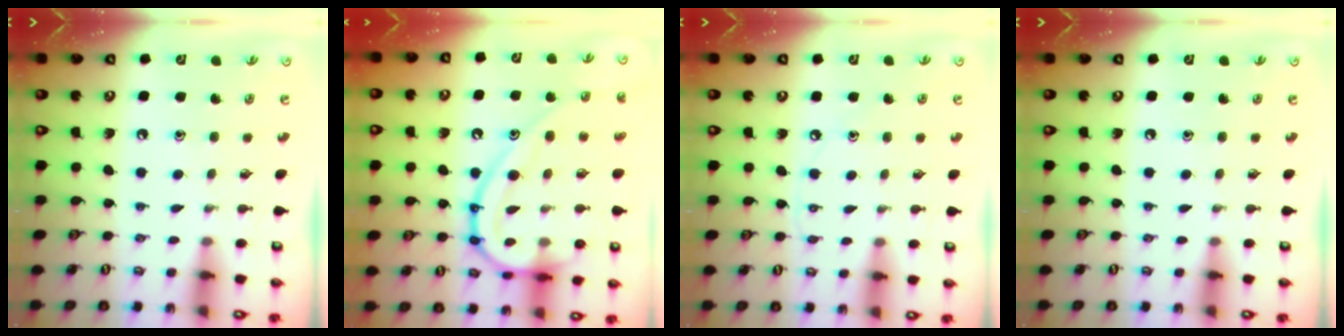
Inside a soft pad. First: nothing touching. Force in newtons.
{"total": 18.6, "press": 18.6, "slide": 1.2}
{"total": 4.8, "press": 4.7, "slide": 0.6}
{"total": 0.0}